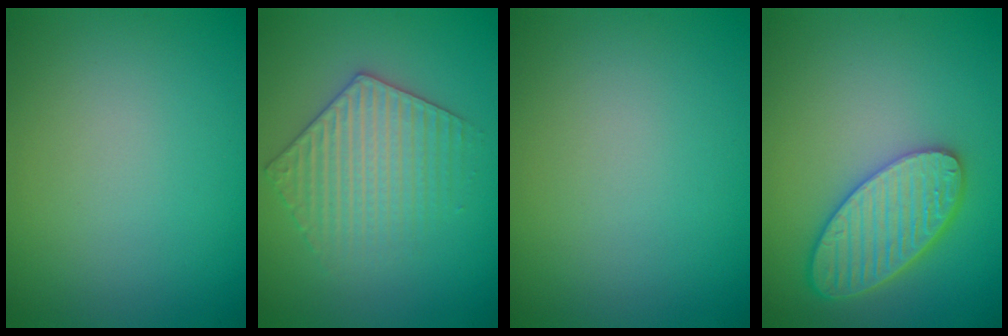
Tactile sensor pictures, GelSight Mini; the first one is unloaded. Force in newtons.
{"total": 3.6, "press": 3.5, "slide": 0.5}
{"total": 0.0}
{"total": 5.3, "press": 4.7, "slide": 2.5}